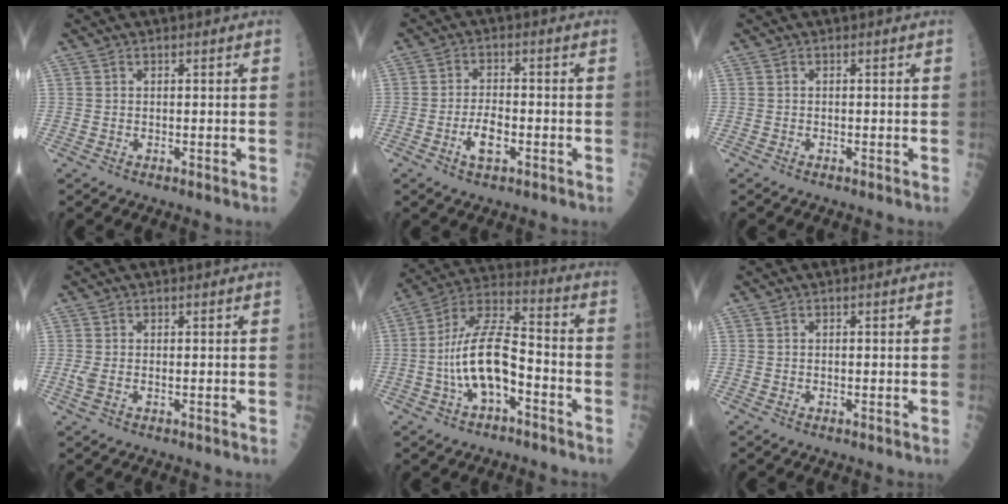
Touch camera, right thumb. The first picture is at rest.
{"total": 4.9, "force": [-1.8, 2.1, 4.0], "torque": [-0.071, 0.011, -0.031]}
{"total": 0.0}
{"total": 1.8, "force": [-0.3, 0.7, 1.6], "torque": [-0.051, -0.006, -0.004]}
{"total": 14.0, "force": [-3.9, 6.0, 12.0], "torque": [-0.231, 0.053, -0.070]}
{"total": 0.0}